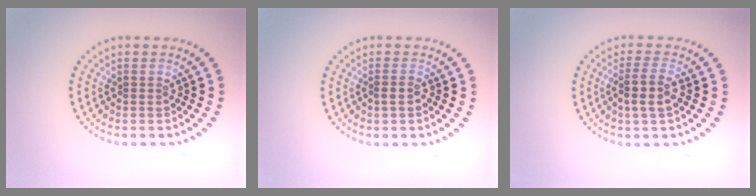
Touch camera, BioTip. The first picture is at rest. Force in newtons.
{"total": 0.7, "press": 0.5, "slide": 0.4}
{"total": 2.6, "press": 2.3, "slide": 1.3}